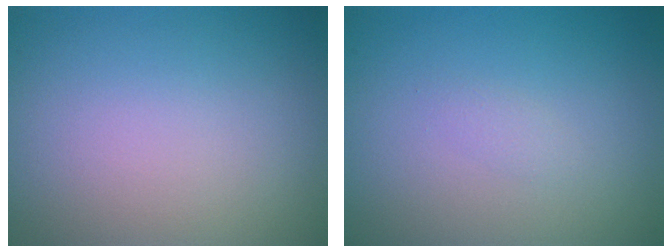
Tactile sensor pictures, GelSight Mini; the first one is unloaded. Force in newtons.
{"total": 0.7, "press": 0.7, "slide": 0.1}